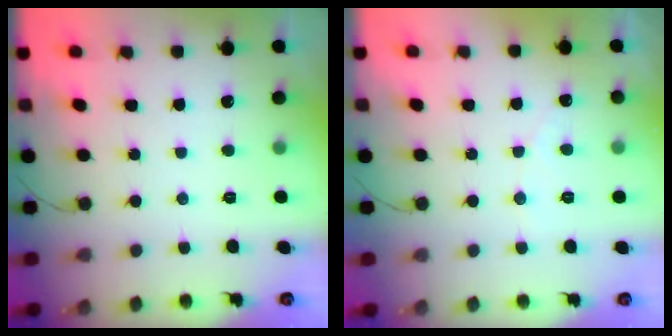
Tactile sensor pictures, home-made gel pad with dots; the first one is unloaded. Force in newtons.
{"total": 2.5, "press": 2.5, "slide": 0.1}